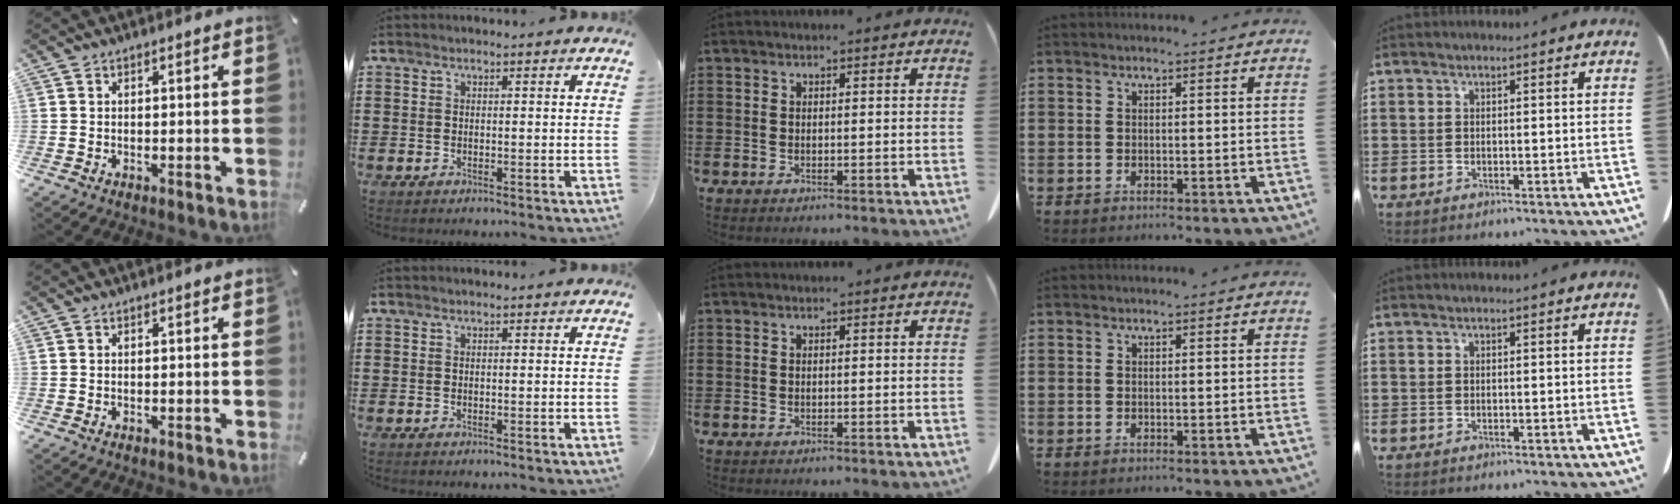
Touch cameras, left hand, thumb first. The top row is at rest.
{}